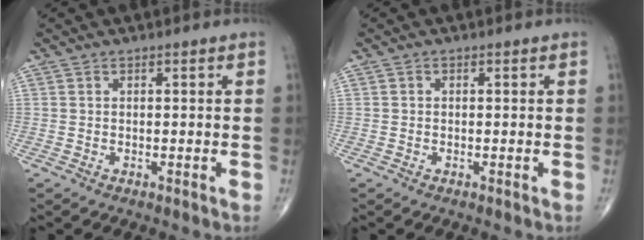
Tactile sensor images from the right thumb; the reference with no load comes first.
{"total": 0.0}